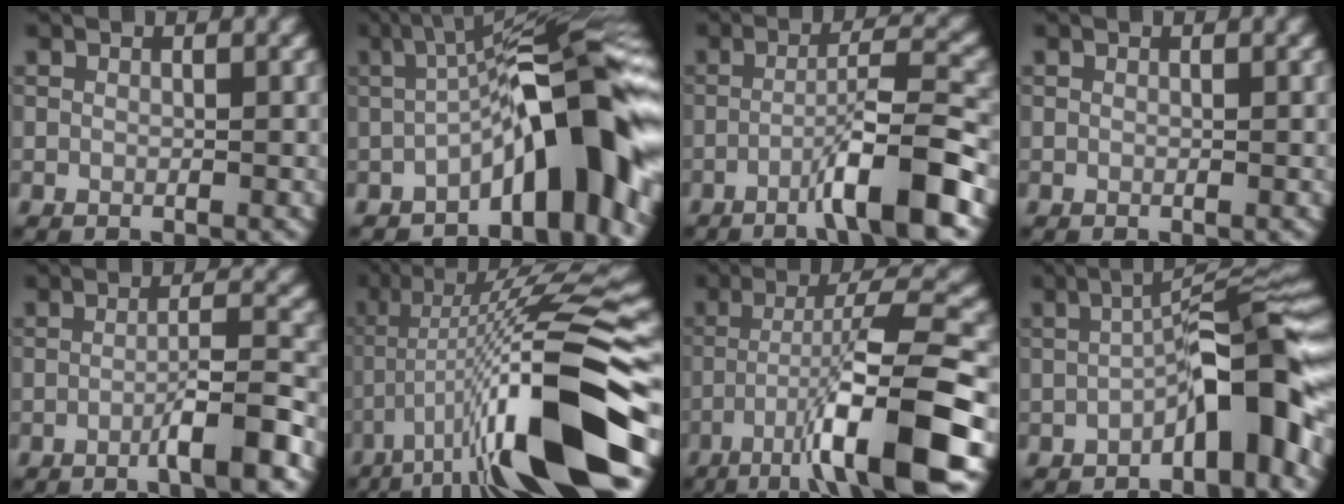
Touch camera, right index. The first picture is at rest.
{"total": 11.5, "force": [-3.3, 2.9, 10.6], "torque": [-0.135, 0.026, -0.060]}
{"total": 7.2, "force": [-3.4, 0.8, 6.3], "torque": [-0.092, 0.017, -0.068]}
{"total": 0.0}
{"total": 4.5, "force": [-2.0, 0.5, 4.0], "torque": [-0.054, 0.015, -0.045]}
{"total": 14.4, "force": [-5.2, 2.5, 13.2], "torque": [-0.220, 0.010, -0.081]}
{"total": 10.8, "force": [-5.1, 1.3, 9.4], "torque": [-0.145, 0.019, -0.082]}
{"total": 7.7, "force": [-2.8, 1.7, 7.0], "torque": [-0.092, 0.027, -0.052]}